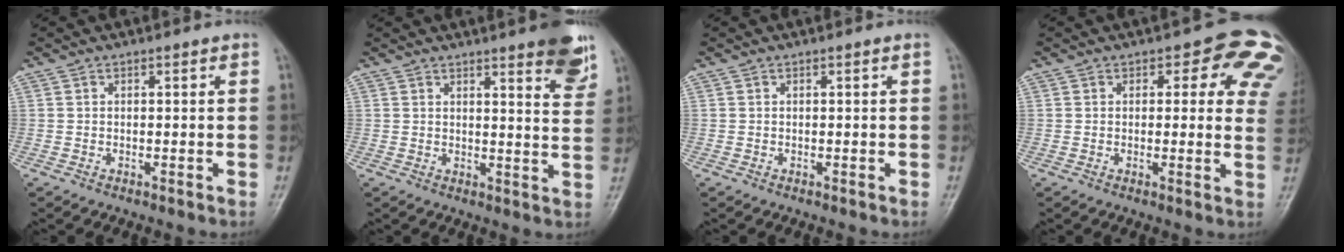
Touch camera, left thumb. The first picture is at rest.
{"total": 8.7, "force": [5.7, 1.8, 6.4], "torque": [-0.059, -0.033, 0.066]}
{"total": 0.0}
{"total": 10.7, "force": [5.3, 5.8, 7.2], "torque": [-0.023, -0.018, 0.038]}